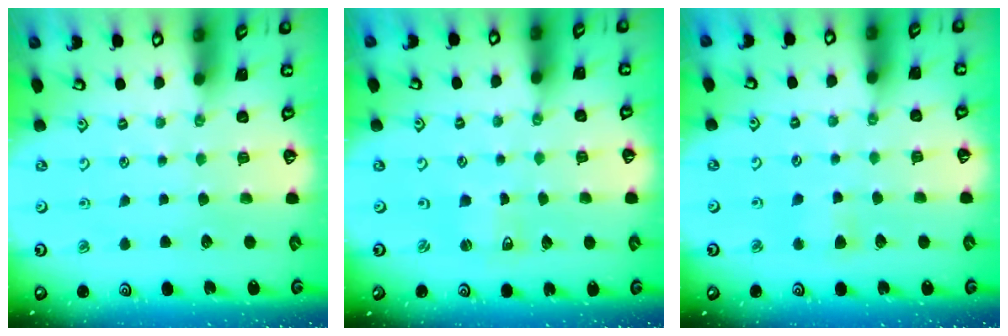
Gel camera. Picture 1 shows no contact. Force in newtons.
{"total": 2.7, "press": 2.7, "slide": 0.3}
{"total": 3.3, "press": 3.3, "slide": 0.5}